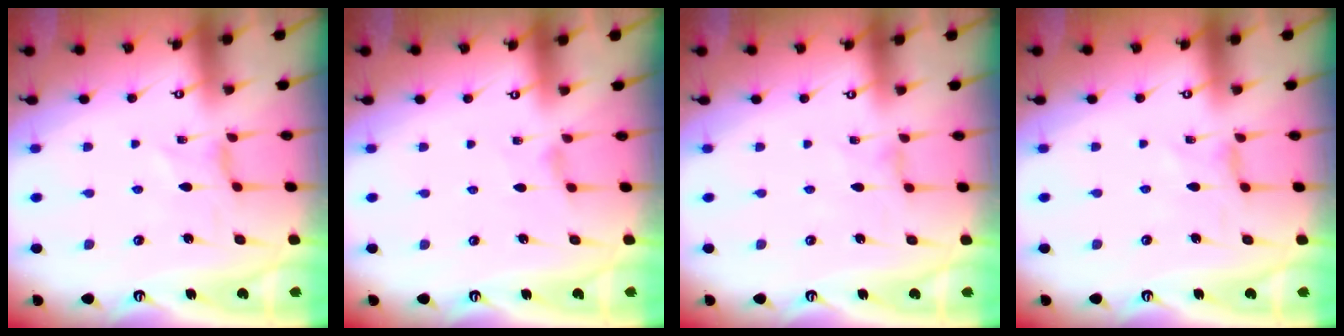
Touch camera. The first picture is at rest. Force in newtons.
{"total": 1.9, "press": 1.9, "slide": 0.4}
{"total": 0.6, "press": 0.5, "slide": 0.2}
{"total": 0.5, "press": 0.5, "slide": 0.3}